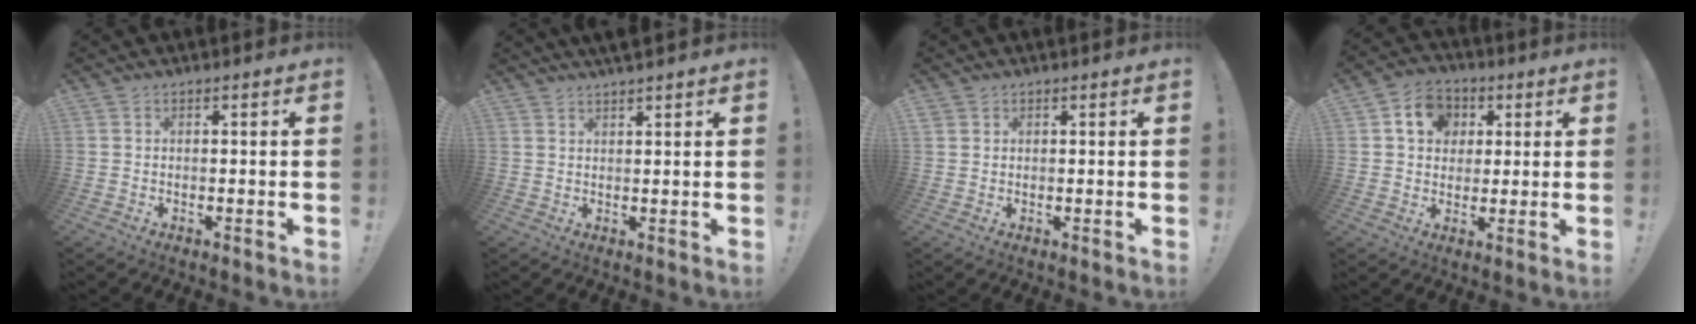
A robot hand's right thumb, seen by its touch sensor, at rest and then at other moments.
{"total": 2.7, "force": [2.5, -0.1, 1.0], "torque": [-0.015, -0.014, 0.045]}
{"total": 1.7, "force": [1.1, 1.3, 0.4], "torque": [0.000, -0.004, 0.018]}
{"total": 10.4, "force": [3.2, 8.8, 4.5], "torque": [-0.060, -0.003, 0.063]}